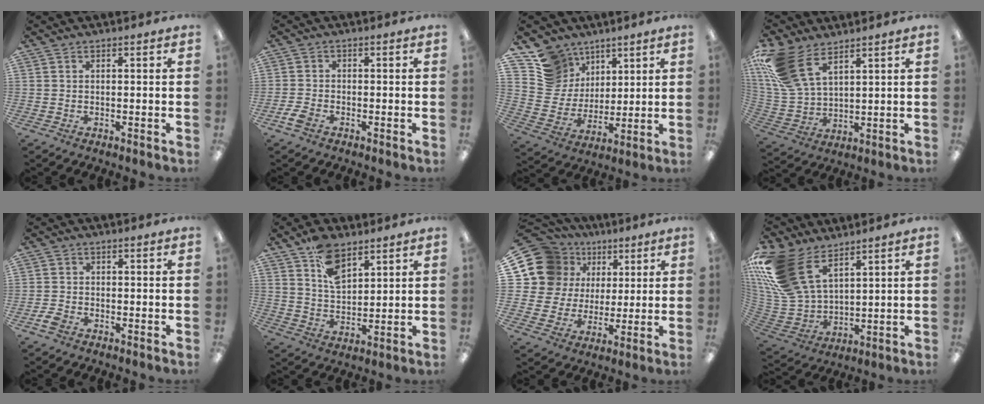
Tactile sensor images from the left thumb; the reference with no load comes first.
{"total": 2.9, "force": [-1.9, 1.6, 1.6], "torque": [-0.036, 0.004, -0.037]}
{"total": 12.6, "force": [8.4, 9.2, 1.7], "torque": [-0.060, -0.056, 0.171]}
{"total": 15.1, "force": [8.9, 7.9, 9.2], "torque": [-0.221, -0.025, 0.169]}
{"total": 2.7, "force": [-1.6, 1.7, 1.3], "torque": [-0.034, 0.002, -0.032]}
{"total": 9.5, "force": [6.0, 5.2, 5.2], "torque": [-0.087, -0.022, 0.108]}
{"total": 16.1, "force": [6.5, 13.7, 5.3], "torque": [-0.120, -0.025, 0.138]}
{"total": 20.9, "force": [11.2, 12.3, 12.7], "torque": [-0.309, -0.052, 0.209]}